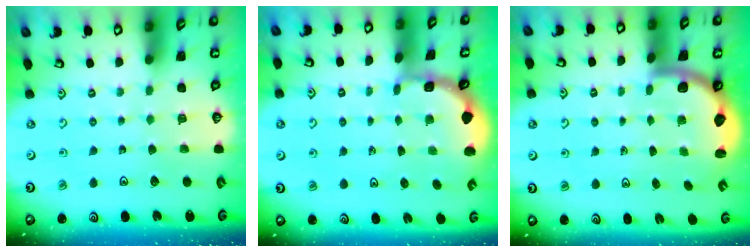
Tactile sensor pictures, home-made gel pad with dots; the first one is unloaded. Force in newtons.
{"total": 1.2, "press": 1.2, "slide": 0.3}
{"total": 2.5, "press": 2.2, "slide": 1.2}